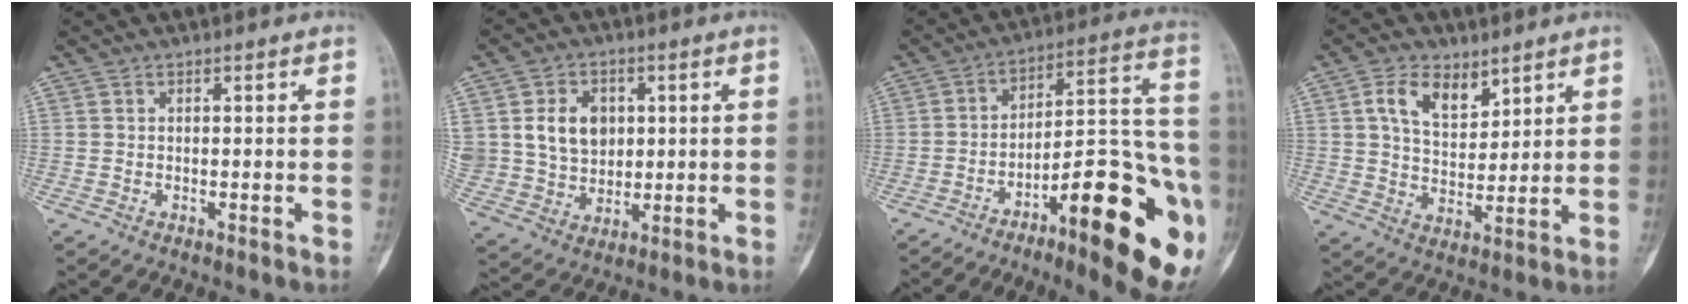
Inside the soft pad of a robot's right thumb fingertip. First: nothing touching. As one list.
[{"total": 12.5, "force": [2.6, 10.1, 6.9], "torque": [-0.094, -0.006, 0.062]}, {"total": 24.8, "force": [-11.1, 7.0, 21.0], "torque": [-0.230, 0.075, -0.156]}, {"total": 9.0, "force": [4.6, 5.4, 5.6], "torque": [-0.073, -0.024, 0.086]}]